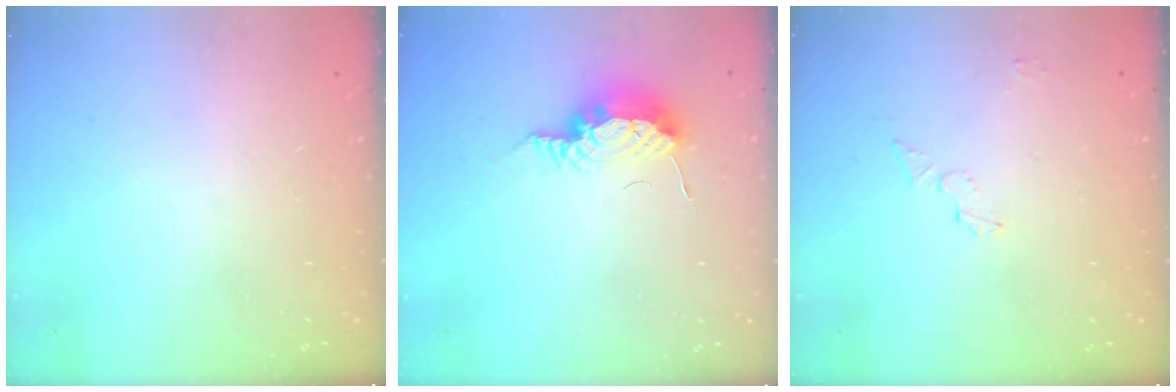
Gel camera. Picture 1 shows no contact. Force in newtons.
{"total": 10.3, "press": 9.3, "slide": 4.4}
{"total": 4.0, "press": 4.0, "slide": 0.1}